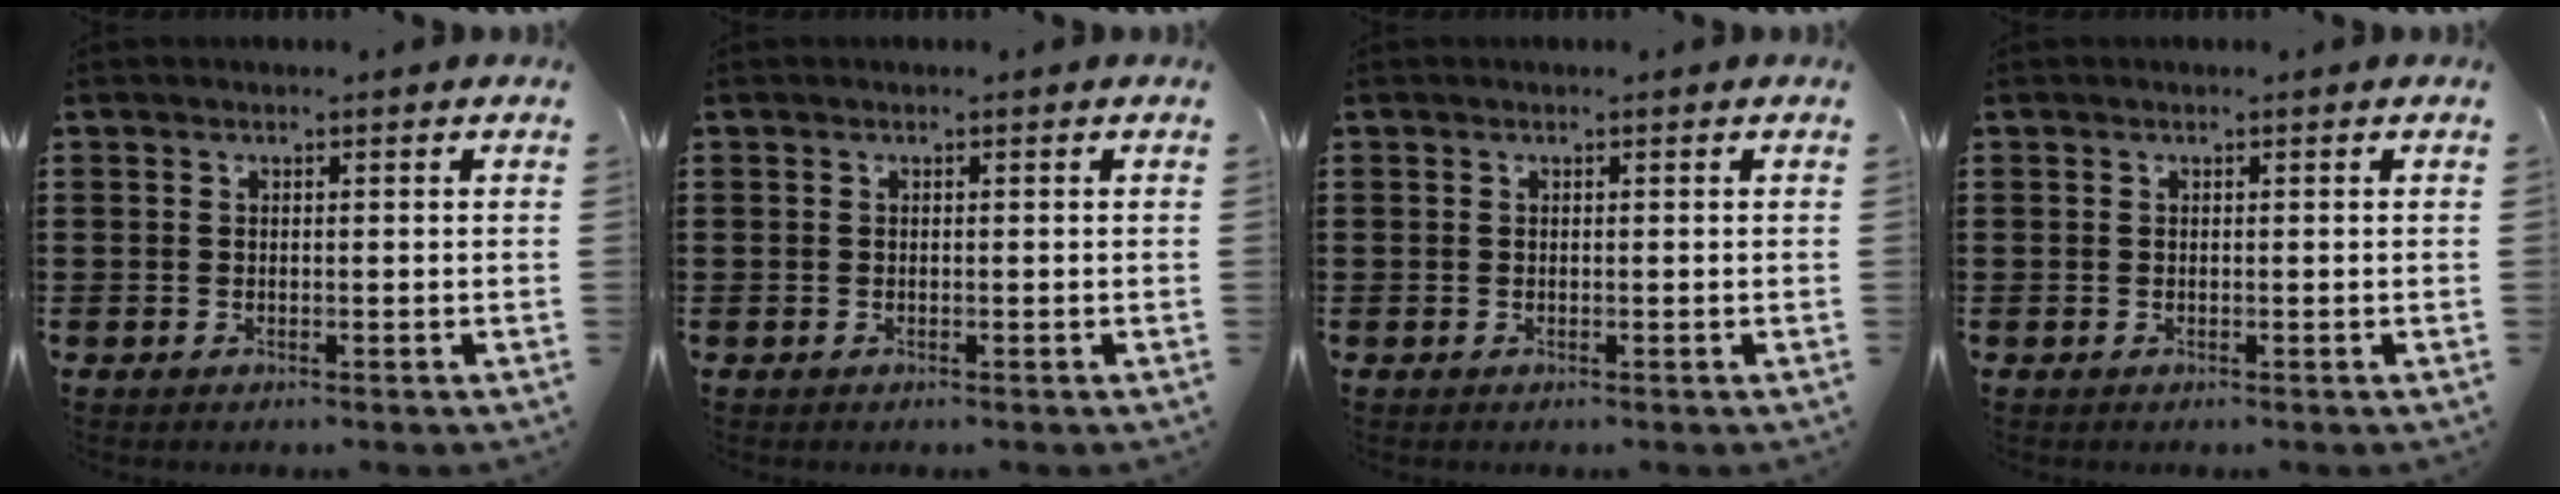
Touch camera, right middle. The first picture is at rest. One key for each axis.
{"total": 0.0}
{"total": 0.0}
{"total": 0.0}